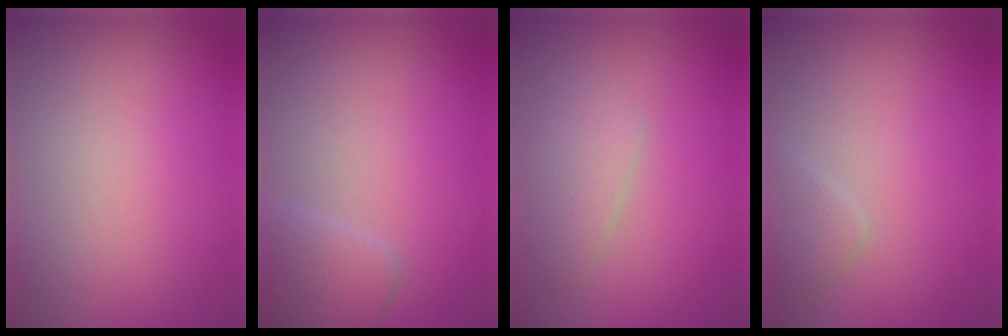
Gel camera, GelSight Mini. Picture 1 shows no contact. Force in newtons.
{"total": 2.3, "press": 2.3, "slide": 0.1}
{"total": 2.3, "press": 2.3, "slide": 0.0}
{"total": 1.3, "press": 1.3, "slide": 0.1}